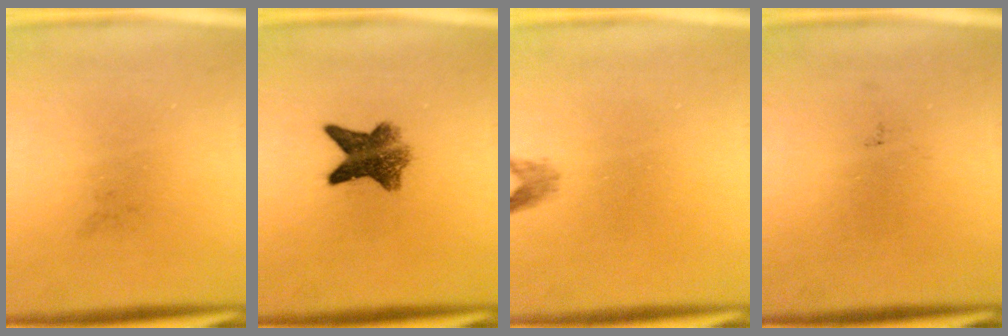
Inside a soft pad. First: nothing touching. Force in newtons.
{"total": 6.9}
{"total": 1.2}
{"total": 0.0}